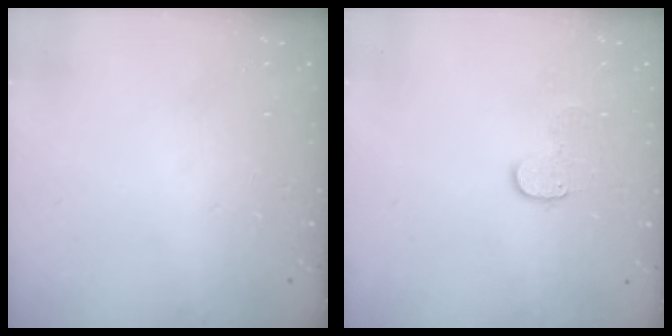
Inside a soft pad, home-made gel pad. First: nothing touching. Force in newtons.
{"total": 6.5, "press": 6.4, "slide": 0.4}